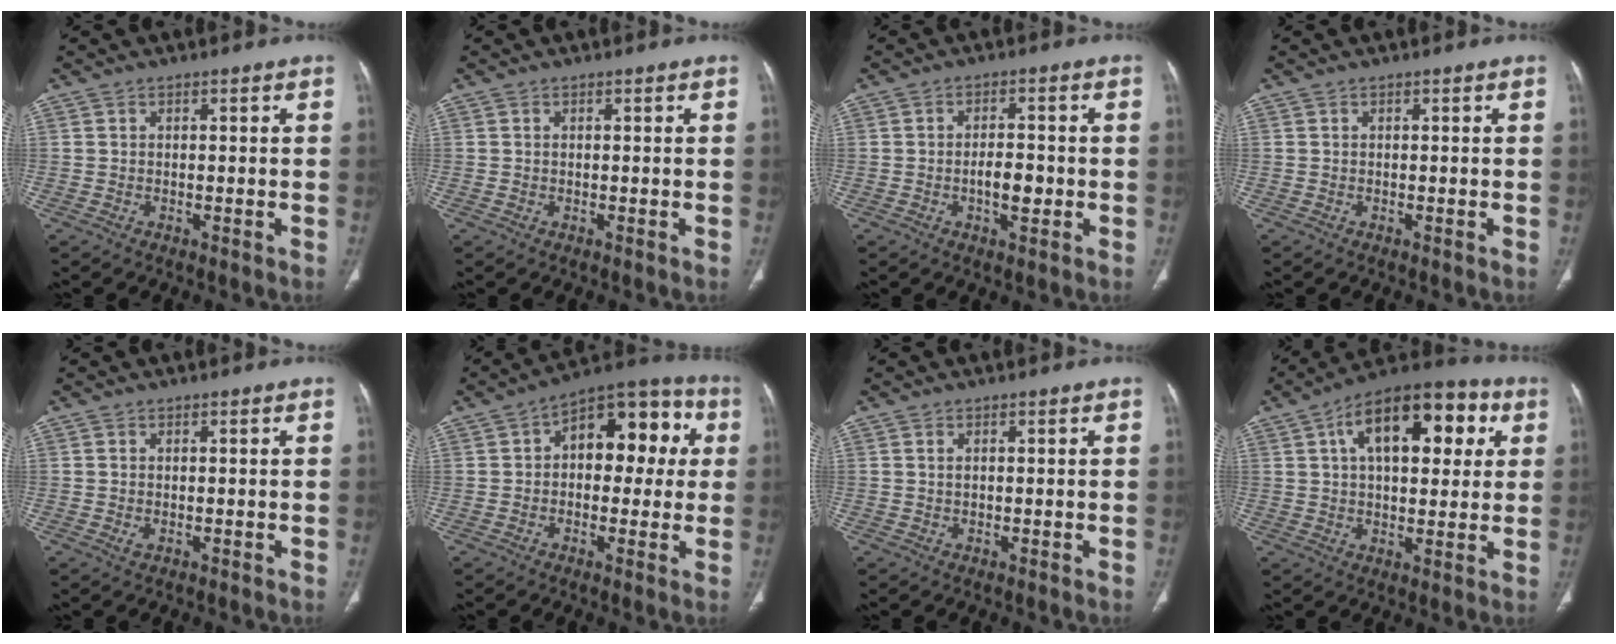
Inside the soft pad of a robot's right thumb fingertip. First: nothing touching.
{"total": 0.0}
{"total": 4.8, "force": [-1.1, 2.3, 4.1], "torque": [-0.058, 0.008, -0.017]}
{"total": 0.0}
{"total": 1.1, "force": [-0.3, 0.6, 0.9], "torque": [-0.025, 0.003, -0.004]}
{"total": 15.0, "force": [2.7, 8.9, 11.7], "torque": [-0.107, 0.041, 0.029]}
{"total": 0.8, "force": [0.3, 0.5, 0.6], "torque": [-0.013, -0.001, 0.008]}
{"total": 19.5, "force": [6.1, 10.1, 15.5], "torque": [-0.196, 0.018, 0.085]}